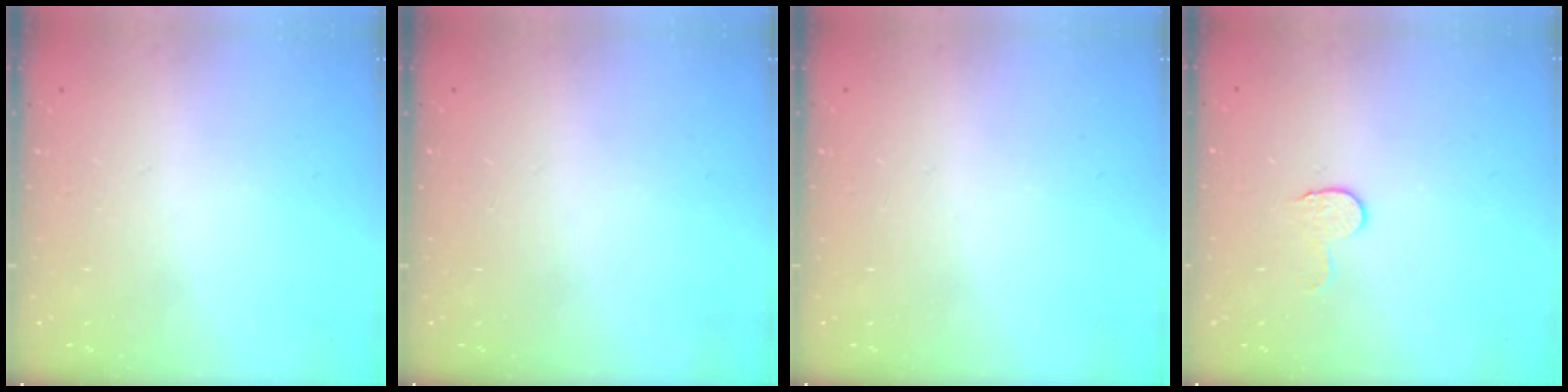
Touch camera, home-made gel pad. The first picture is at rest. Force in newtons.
{"total": 0.0}
{"total": 0.0}
{"total": 4.6, "press": 4.6, "slide": 0.4}